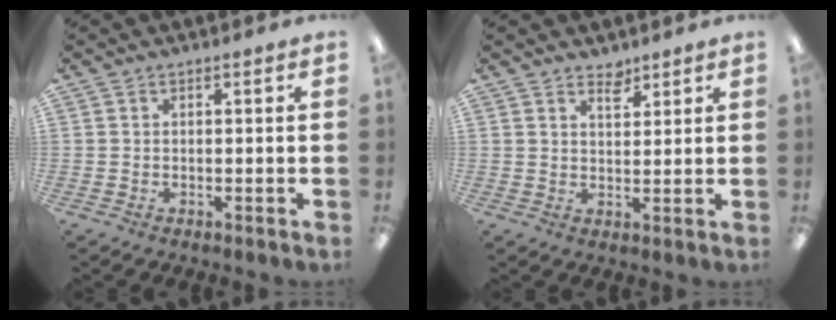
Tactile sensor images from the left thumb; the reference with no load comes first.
{"total": 3.4, "force": [2.9, 1.3, 1.0], "torque": [-0.002, -0.021, 0.049]}